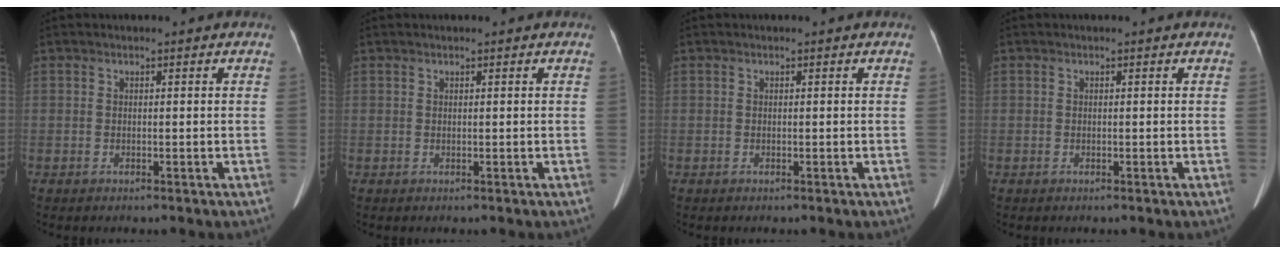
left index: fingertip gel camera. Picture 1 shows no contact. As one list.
[{"total": 0.0}, {"total": 0.0}, {"total": 0.0}]